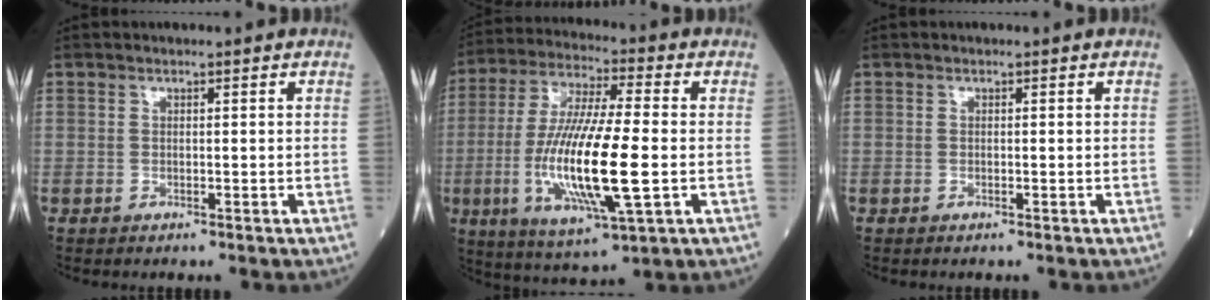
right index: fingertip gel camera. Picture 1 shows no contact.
{"total": 18.8, "force": [-3.1, 3.1, 18.3], "torque": [-0.376, -0.021, -0.053]}
{"total": 0.0}